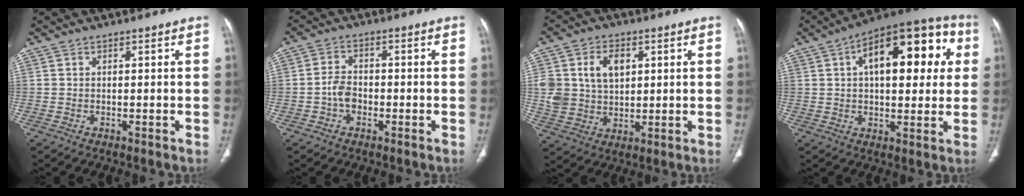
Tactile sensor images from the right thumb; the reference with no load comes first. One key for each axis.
{"total": 4.0, "fx": -1.3, "fy": 2.9, "fz": 2.4, "tx": -0.039, "ty": 0.017, "tz": -0.029}
{"total": 11.0, "fx": 2.9, "fy": 8.1, "fz": 6.9, "tx": -0.107, "ty": -0.004, "tz": 0.064}
{"total": 21.6, "fx": 5.7, "fy": 10.7, "fz": 18.0, "tx": -0.209, "ty": 0.028, "tz": 0.073}